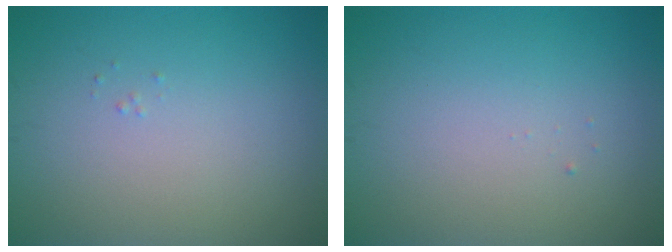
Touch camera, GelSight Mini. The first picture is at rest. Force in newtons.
{"total": 0.0}